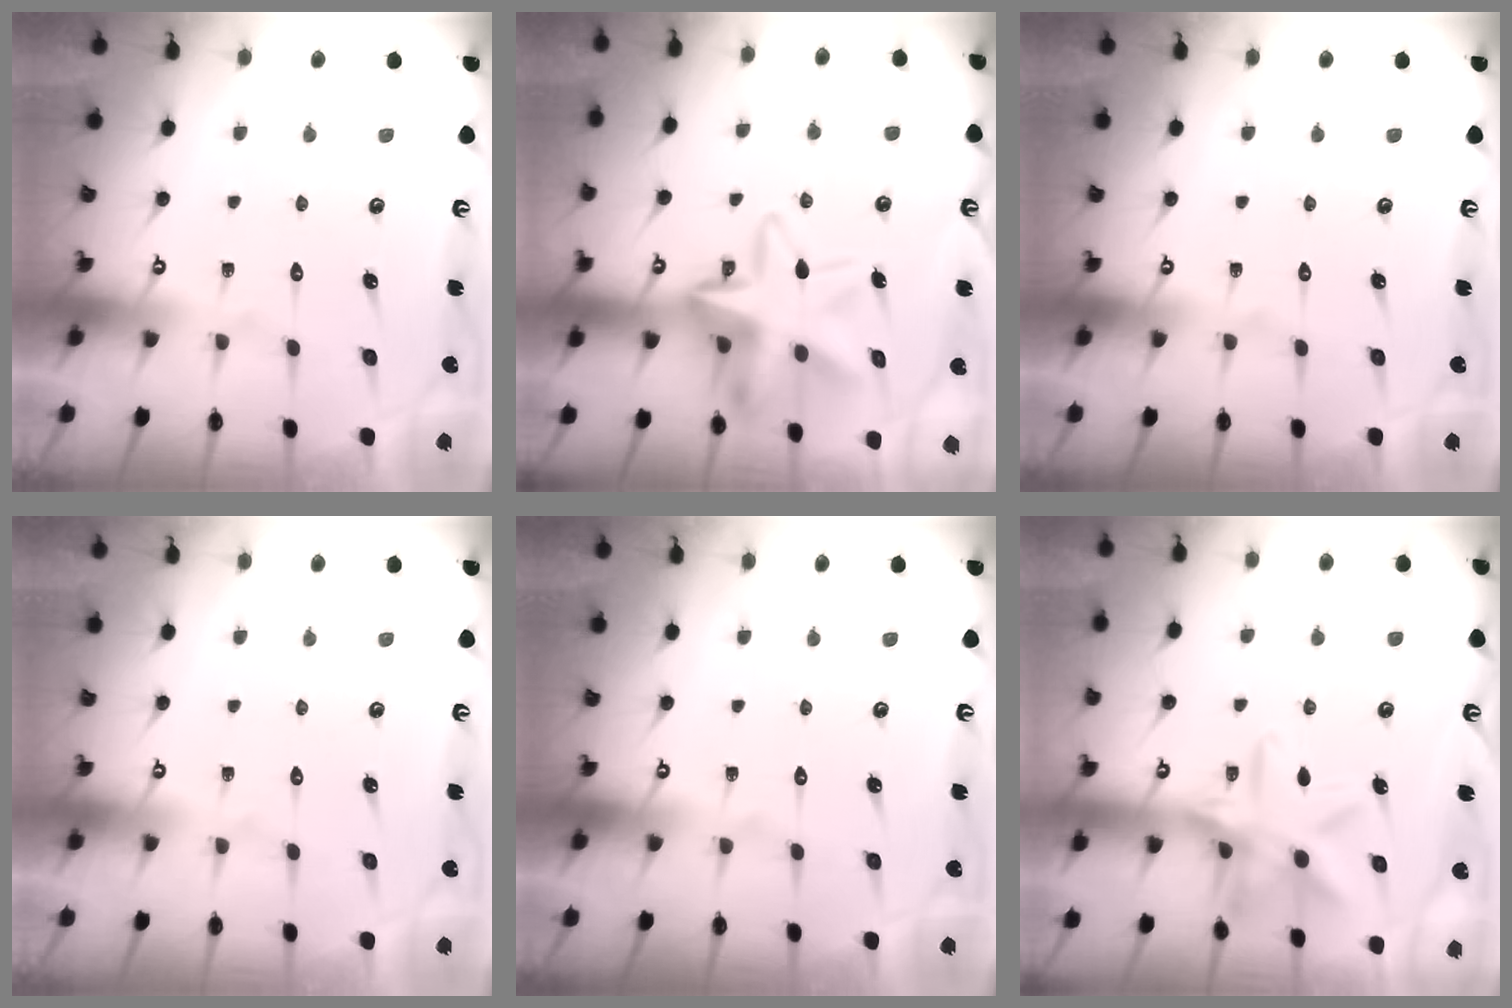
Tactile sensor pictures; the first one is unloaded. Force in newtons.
{"total": 15.6, "press": 15.4, "slide": 2.6}
{"total": 0.0}
{"total": 0.0}
{"total": 0.0}
{"total": 13.5, "press": 13.4, "slide": 1.0}